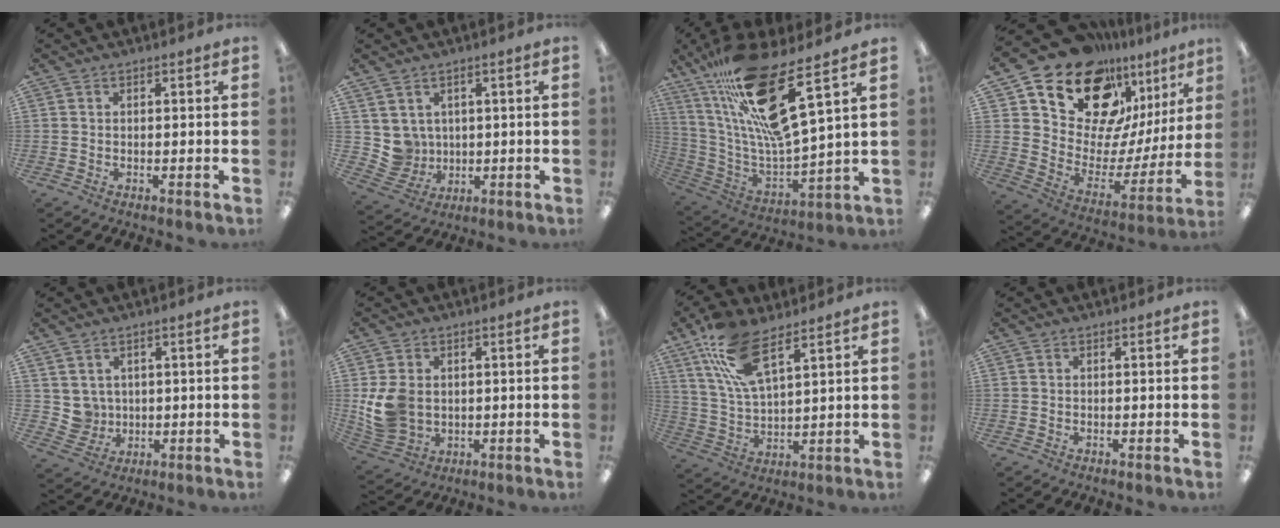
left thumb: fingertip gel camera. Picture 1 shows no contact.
{"total": 5.8, "force": [2.6, 5.2, 0.2], "torque": [-0.029, -0.016, 0.055]}
{"total": 23.8, "force": [14.8, 5.4, 17.9], "torque": [-0.336, -0.085, 0.244]}
{"total": 21.4, "force": [16.2, 11.4, 8.1], "torque": [-0.131, -0.123, 0.295]}
{"total": 4.4, "force": [2.4, 3.7, 0.0], "torque": [-0.020, -0.006, 0.049]}
{"total": 9.0, "force": [0.6, 7.2, 5.4], "torque": [-0.117, 0.007, 0.013]}
{"total": 13.5, "force": [8.4, 4.9, 9.4], "torque": [-0.203, -0.020, 0.155]}
{"total": 0.0}